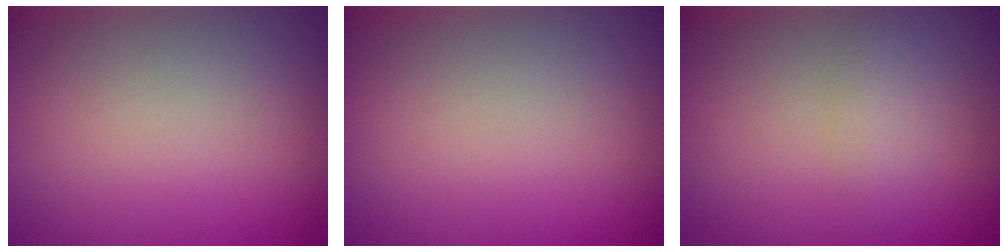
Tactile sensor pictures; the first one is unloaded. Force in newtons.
{"total": 0.0}
{"total": 1.8, "press": 1.8, "slide": 0.0}